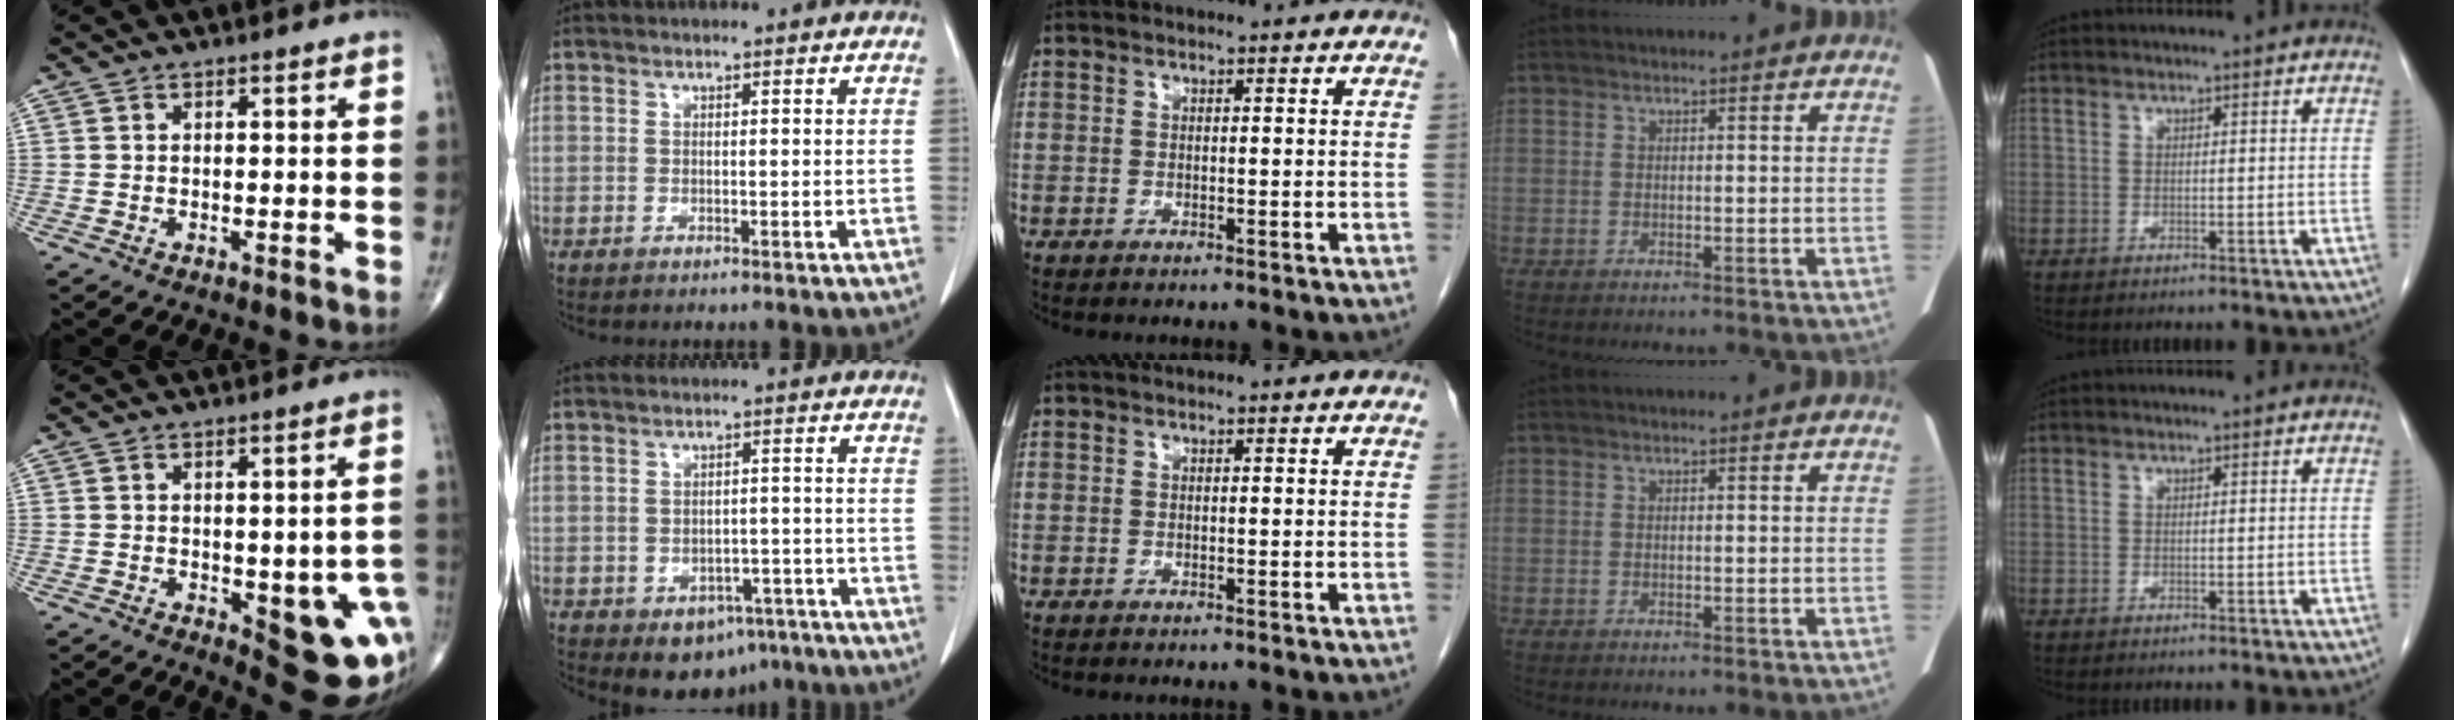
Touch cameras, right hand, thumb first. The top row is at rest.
{"thumb": {"total": 13.8, "force": [-3.3, 5.8, 12.1], "torque": [-0.116, -0.004, -0.020]}, "index": {"total": 7.1, "force": [-4.2, 4.9, 2.9], "torque": [-0.022, 0.012, -0.049]}}